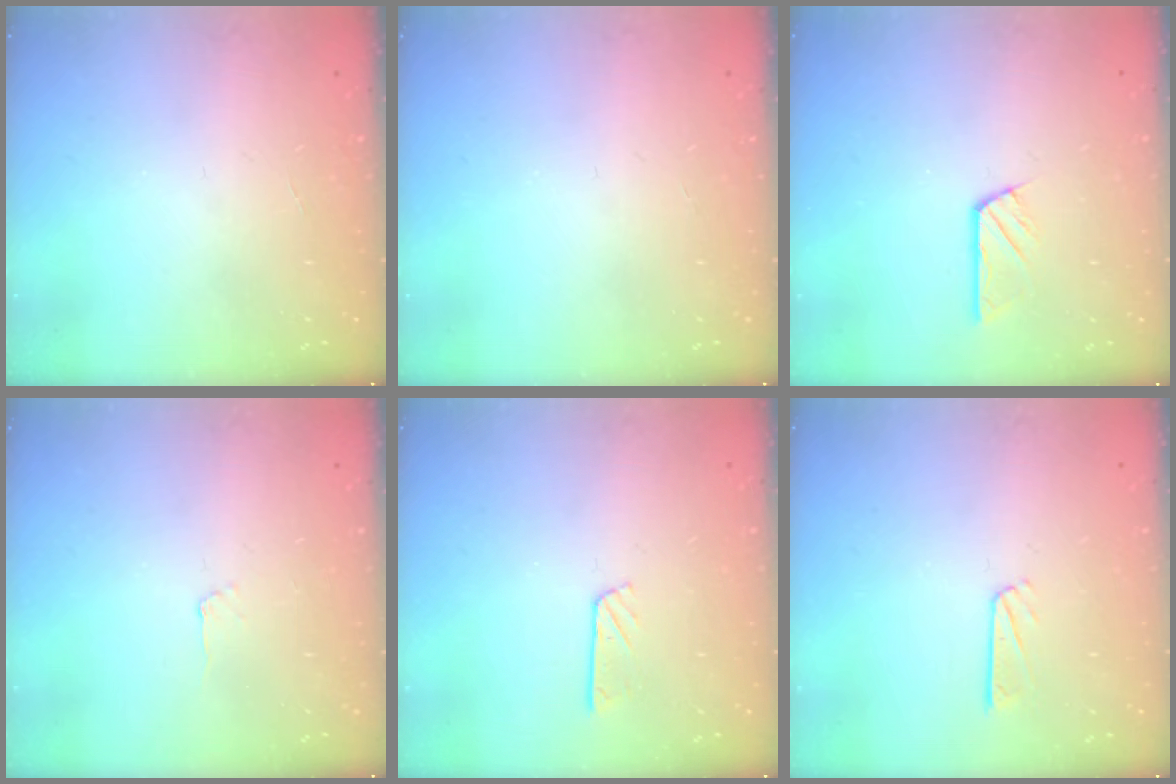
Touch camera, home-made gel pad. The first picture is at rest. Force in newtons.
{"total": 0.0}
{"total": 3.5, "press": 3.5, "slide": 0.2}
{"total": 2.5, "press": 2.5, "slide": 0.3}
{"total": 3.0, "press": 3.0, "slide": 0.3}
{"total": 5.4, "press": 5.4, "slide": 0.1}